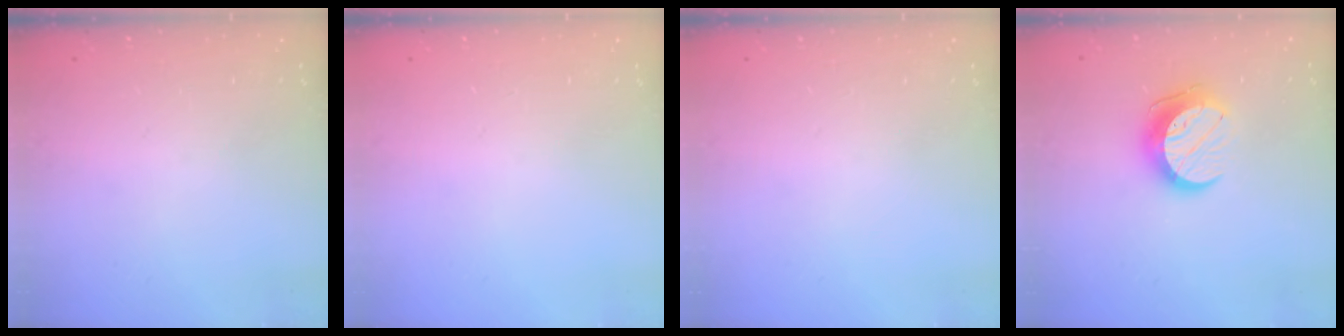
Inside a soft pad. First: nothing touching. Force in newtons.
{"total": 0.0}
{"total": 0.0}
{"total": 11.5, "press": 11.5, "slide": 0.9}